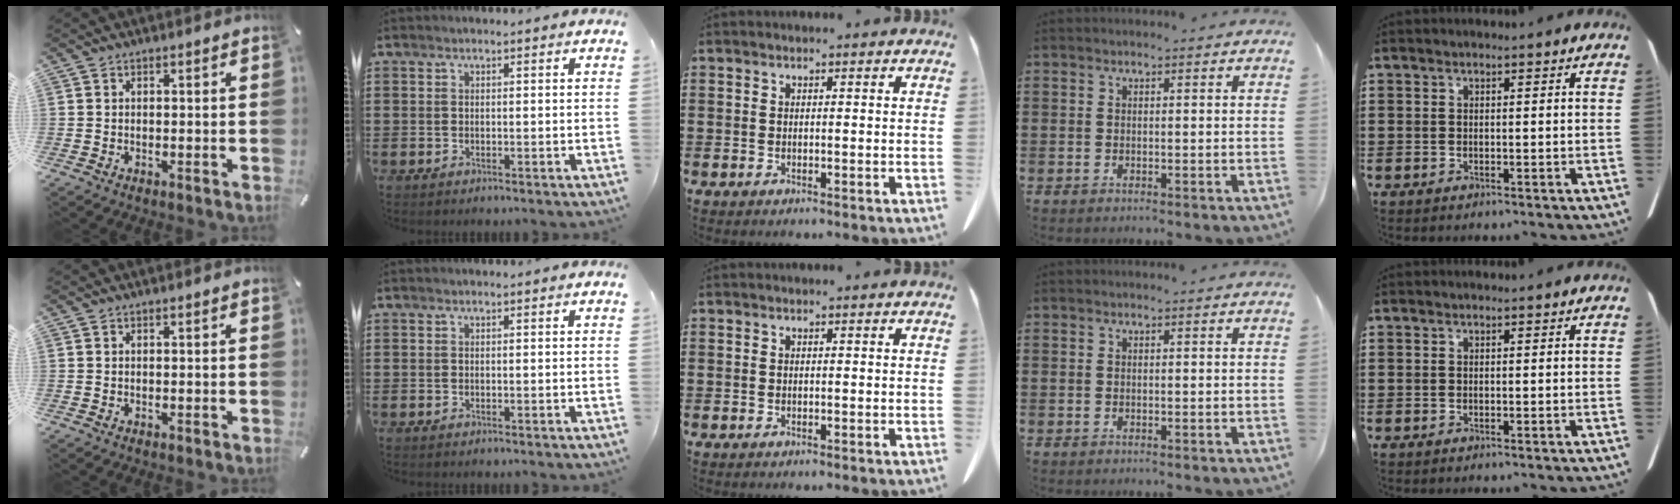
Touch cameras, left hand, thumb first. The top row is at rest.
{}